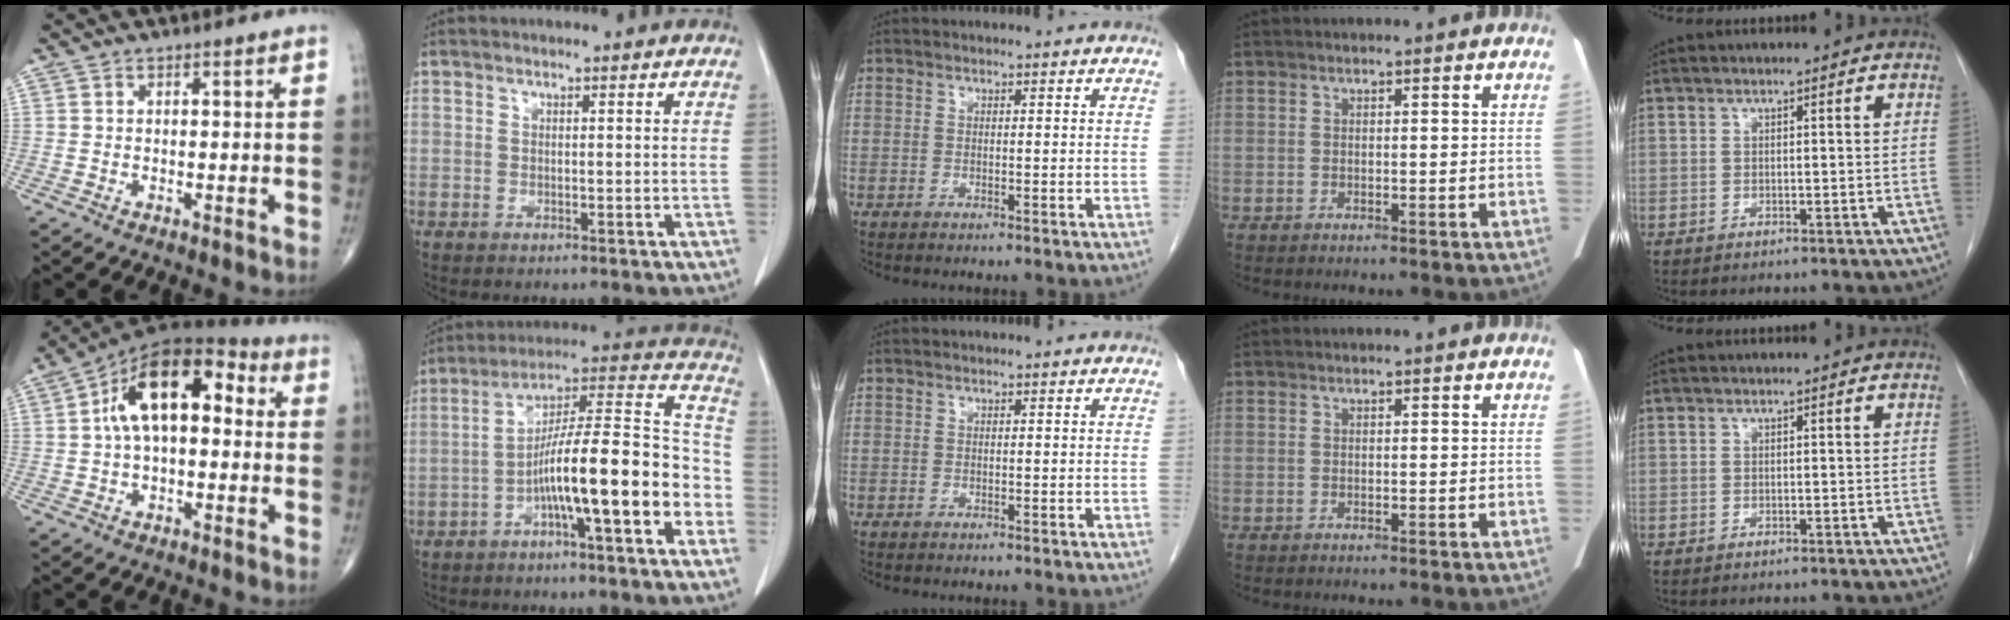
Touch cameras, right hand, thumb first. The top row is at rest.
{"thumb": {"total": 16.0, "force": [2.3, 8.7, 13.3], "torque": [-0.203, 0.045, 0.026]}, "index": {"total": 17.6, "force": [-5.5, 2.7, 16.5], "torque": [-0.250, 0.036, -0.089]}}